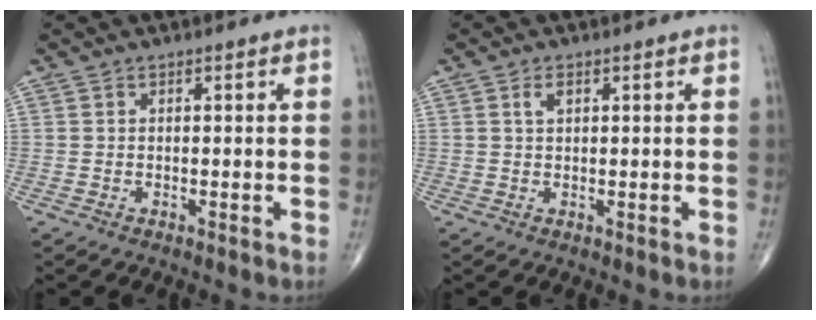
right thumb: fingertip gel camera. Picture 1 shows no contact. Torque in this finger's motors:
{"motor_torque": [-0.12, 0.24, 0.09, 0.11, -0.01]}